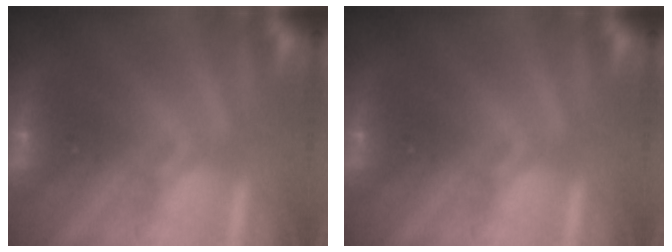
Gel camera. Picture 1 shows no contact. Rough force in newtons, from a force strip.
{"total": 0.0}